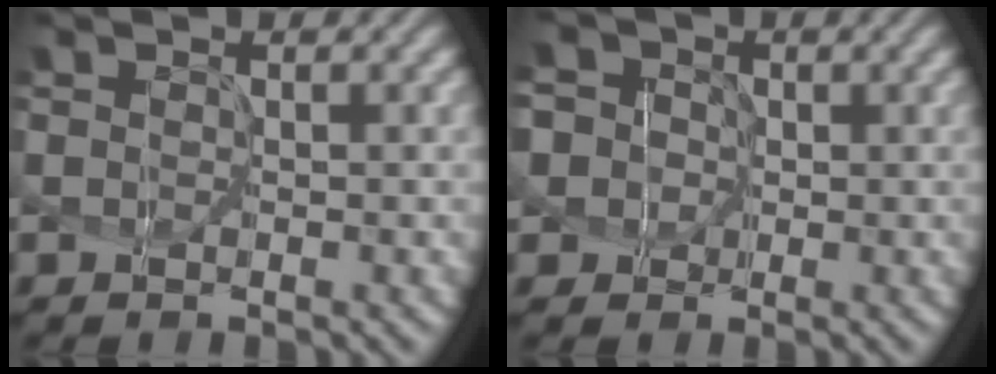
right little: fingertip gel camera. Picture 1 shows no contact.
{"total": 6.4, "force": [0.4, 6.0, 2.3], "torque": [-0.063, 0.037, -0.034]}